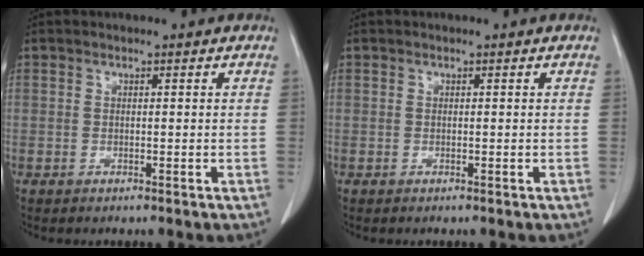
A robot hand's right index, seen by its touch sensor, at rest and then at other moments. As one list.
[{"total": 0.0}]